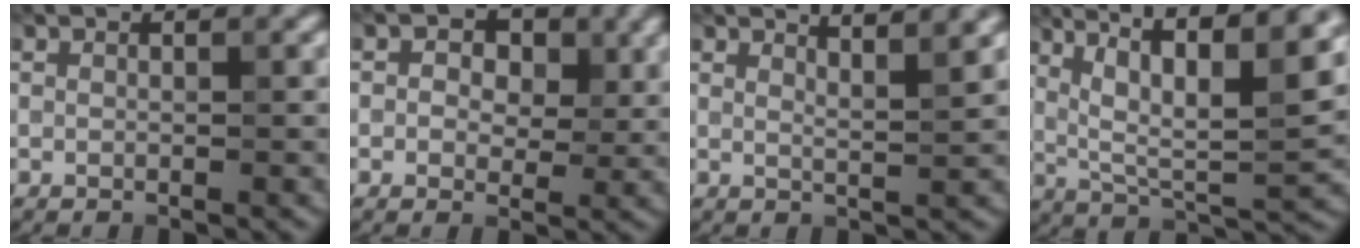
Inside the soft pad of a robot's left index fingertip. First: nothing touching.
{"total": 4.6, "force": [1.4, 3.1, 3.0], "torque": [-0.029, -0.001, 0.008]}
{"total": 3.7, "force": [2.8, 0.8, 2.4], "torque": [-0.018, 0.018, 0.019]}
{"total": 12.4, "force": [5.9, 3.4, 10.3], "torque": [-0.167, 0.010, 0.101]}